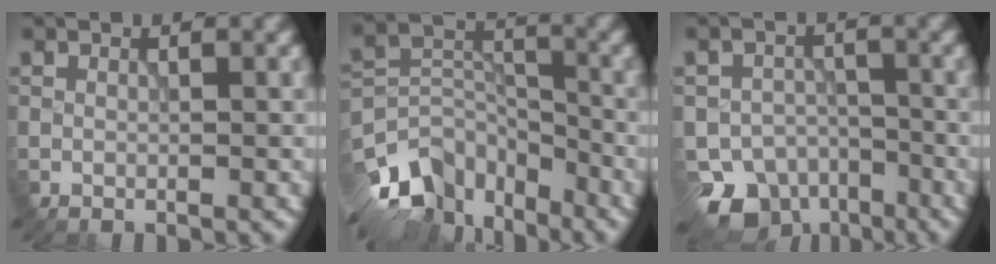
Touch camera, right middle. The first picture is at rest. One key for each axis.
{"total": 10.9, "fx": -7.9, "fy": 6.0, "fz": 4.5, "tx": -0.080, "ty": 0.000, "tz": -0.141}
{"total": 7.9, "fx": -5.7, "fy": 5.0, "fz": 2.1, "tx": -0.011, "ty": -0.018, "tz": -0.080}